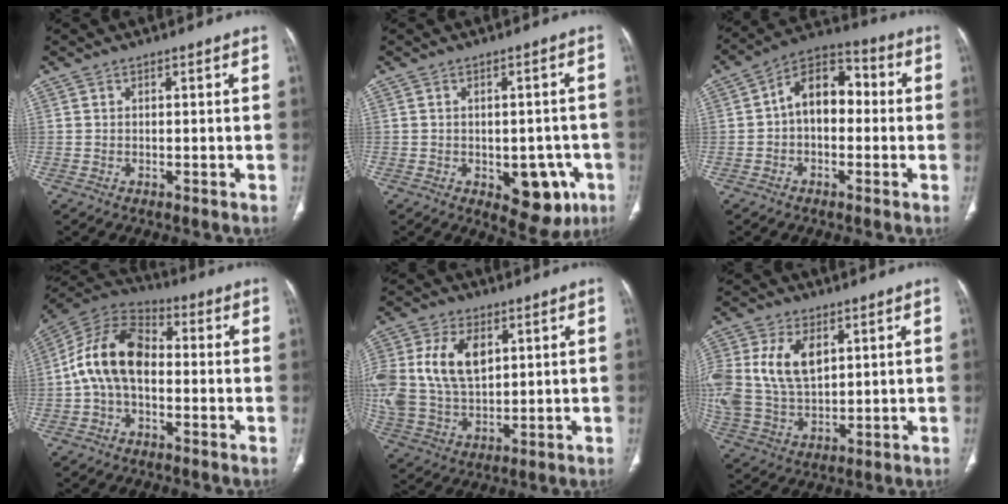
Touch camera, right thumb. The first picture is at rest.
{"total": 9.9, "force": [-3.6, 5.6, 7.3], "torque": [-0.050, 0.011, -0.033]}
{"total": 11.1, "force": [0.0, 7.3, 8.3], "torque": [-0.104, 0.039, -0.015]}
{"total": 13.7, "force": [-0.9, 8.7, 10.6], "torque": [-0.192, 0.037, -0.029]}
{"total": 17.7, "force": [4.3, 11.7, 12.6], "torque": [-0.271, -0.003, 0.089]}
{"total": 15.9, "force": [4.0, 10.4, 11.4], "torque": [-0.247, -0.005, 0.087]}